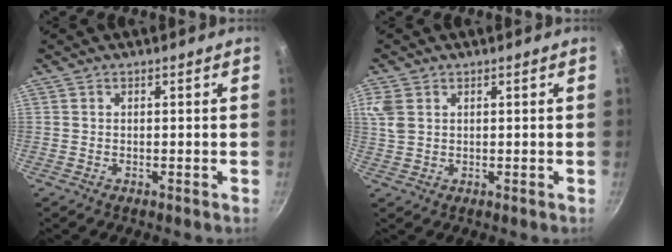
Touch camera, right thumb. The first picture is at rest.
{"total": 5.0, "force": [1.9, 3.5, 2.9], "torque": [-0.060, 0.002, 0.038]}